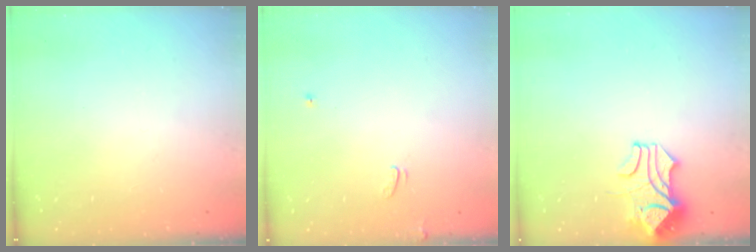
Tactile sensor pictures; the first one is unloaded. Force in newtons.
{"total": 0.0}
{"total": 2.2, "press": 1.8, "slide": 1.2}